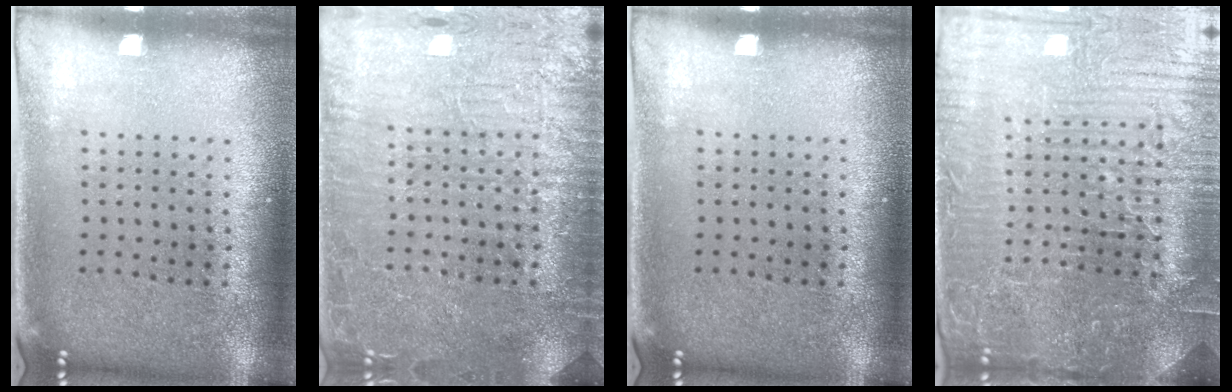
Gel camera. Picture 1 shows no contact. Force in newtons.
{"total": 4.1, "press": 4.0, "slide": 0.6}
{"total": 0.0}
{"total": 6.2, "press": 5.6, "slide": 2.5}